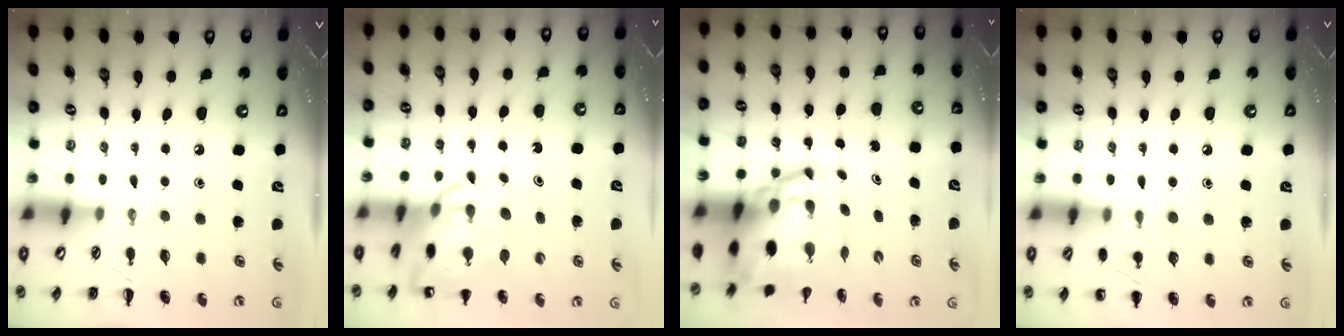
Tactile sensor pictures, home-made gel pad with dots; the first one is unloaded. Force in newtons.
{"total": 12.1, "press": 11.7, "slide": 3.3}
{"total": 11.4, "press": 10.9, "slide": 3.2}
{"total": 7.6, "press": 7.3, "slide": 2.1}